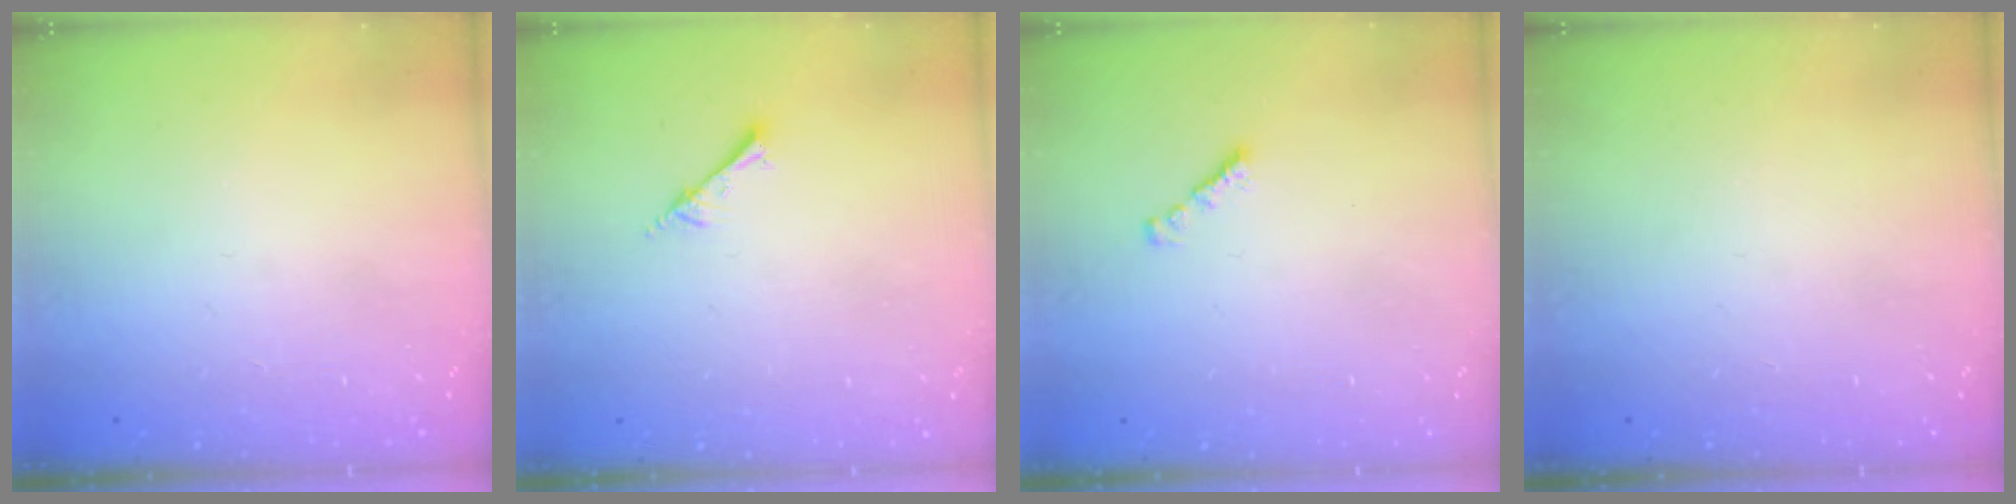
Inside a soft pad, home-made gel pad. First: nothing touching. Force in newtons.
{"total": 2.2, "press": 2.2, "slide": 0.3}
{"total": 1.0, "press": 0.8, "slide": 0.5}
{"total": 0.0}